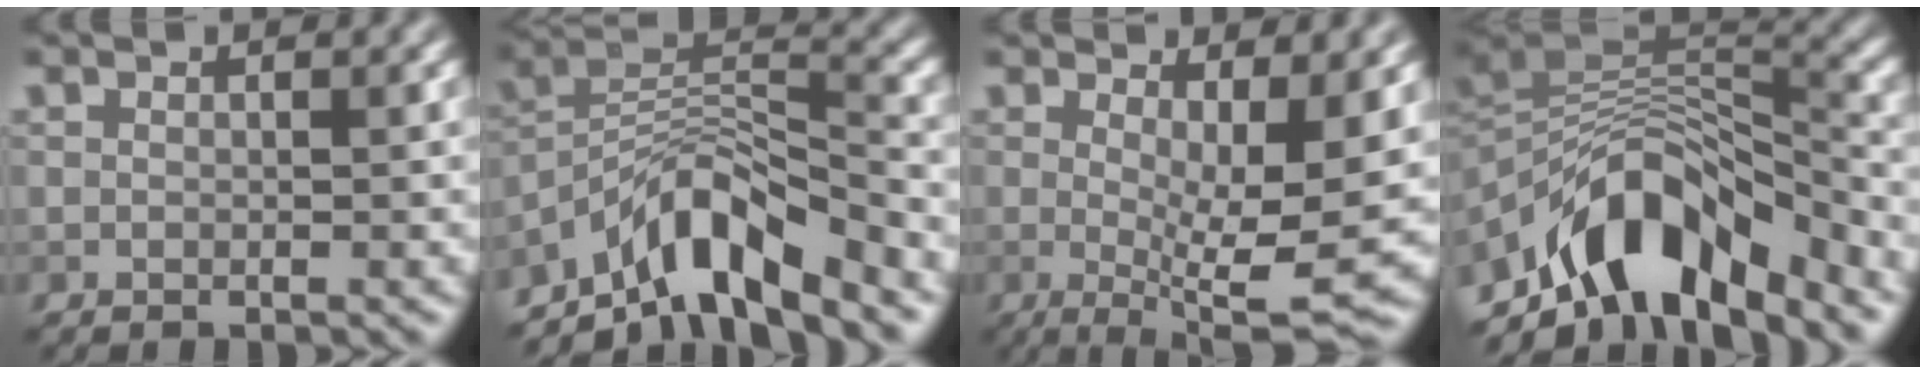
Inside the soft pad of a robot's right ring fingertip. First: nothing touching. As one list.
[{"total": 7.8, "force": [-6.0, 2.0, 4.6], "torque": [-0.065, 0.011, -0.117]}, {"total": 8.4, "force": [0.4, 2.2, 8.2], "torque": [-0.117, -0.009, 0.009]}, {"total": 10.3, "force": [-6.0, 4.6, 7.0], "torque": [-0.104, 0.018, -0.110]}]